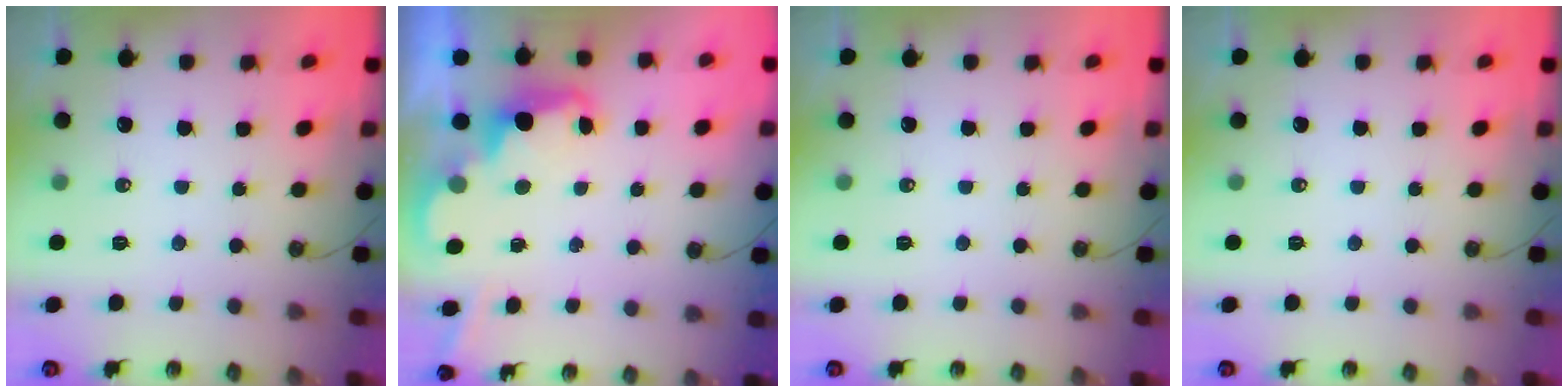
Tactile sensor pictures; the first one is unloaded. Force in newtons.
{"total": 2.5, "press": 2.4, "slide": 0.5}
{"total": 0.0}
{"total": 0.0}